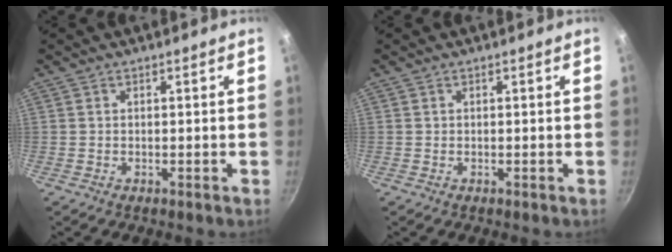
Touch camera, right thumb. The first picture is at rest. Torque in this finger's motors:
{"motor_torque": [-0.28, 0.11, 0.34, -0.20, -0.02]}